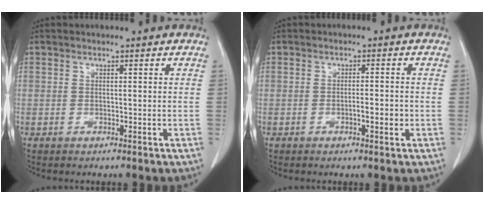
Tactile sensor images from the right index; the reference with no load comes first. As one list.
[{"total": 2.4, "force": [-0.6, 0.5, 2.3], "torque": [-0.042, 0.000, -0.009]}]